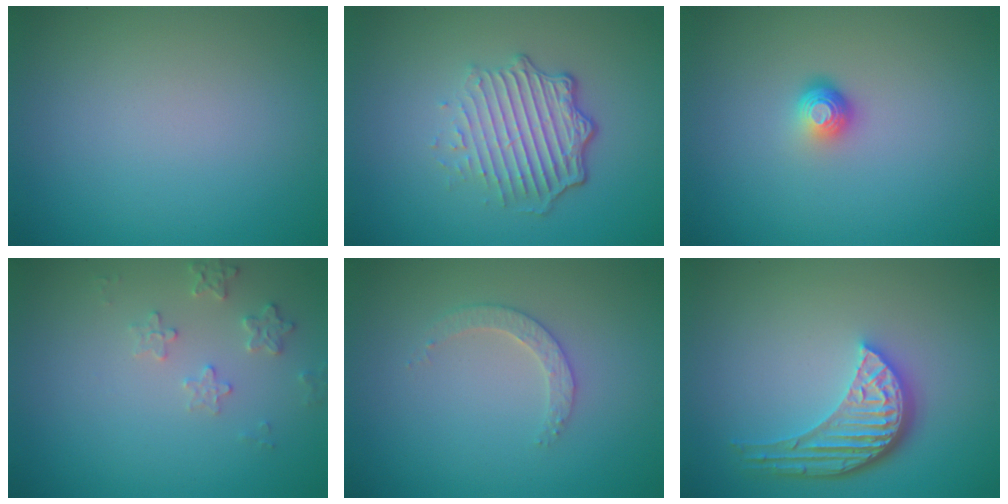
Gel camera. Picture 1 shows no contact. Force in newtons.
{"total": 5.3, "press": 3.6, "slide": 3.9}
{"total": 1.8, "press": 1.2, "slide": 1.4}
{"total": 1.9, "press": 1.8, "slide": 0.2}
{"total": 1.9, "press": 1.8, "slide": 0.6}
{"total": 5.0, "press": 3.8, "slide": 3.3}